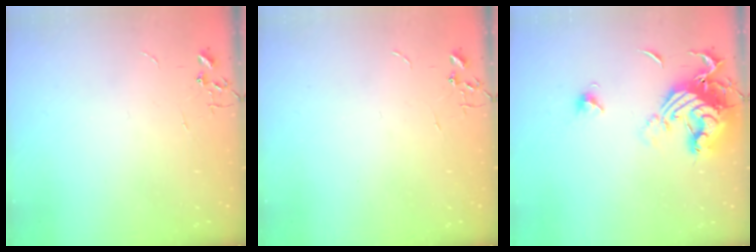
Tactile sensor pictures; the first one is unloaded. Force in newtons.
{"total": 0.0}
{"total": 15.2, "press": 15.1, "slide": 1.4}